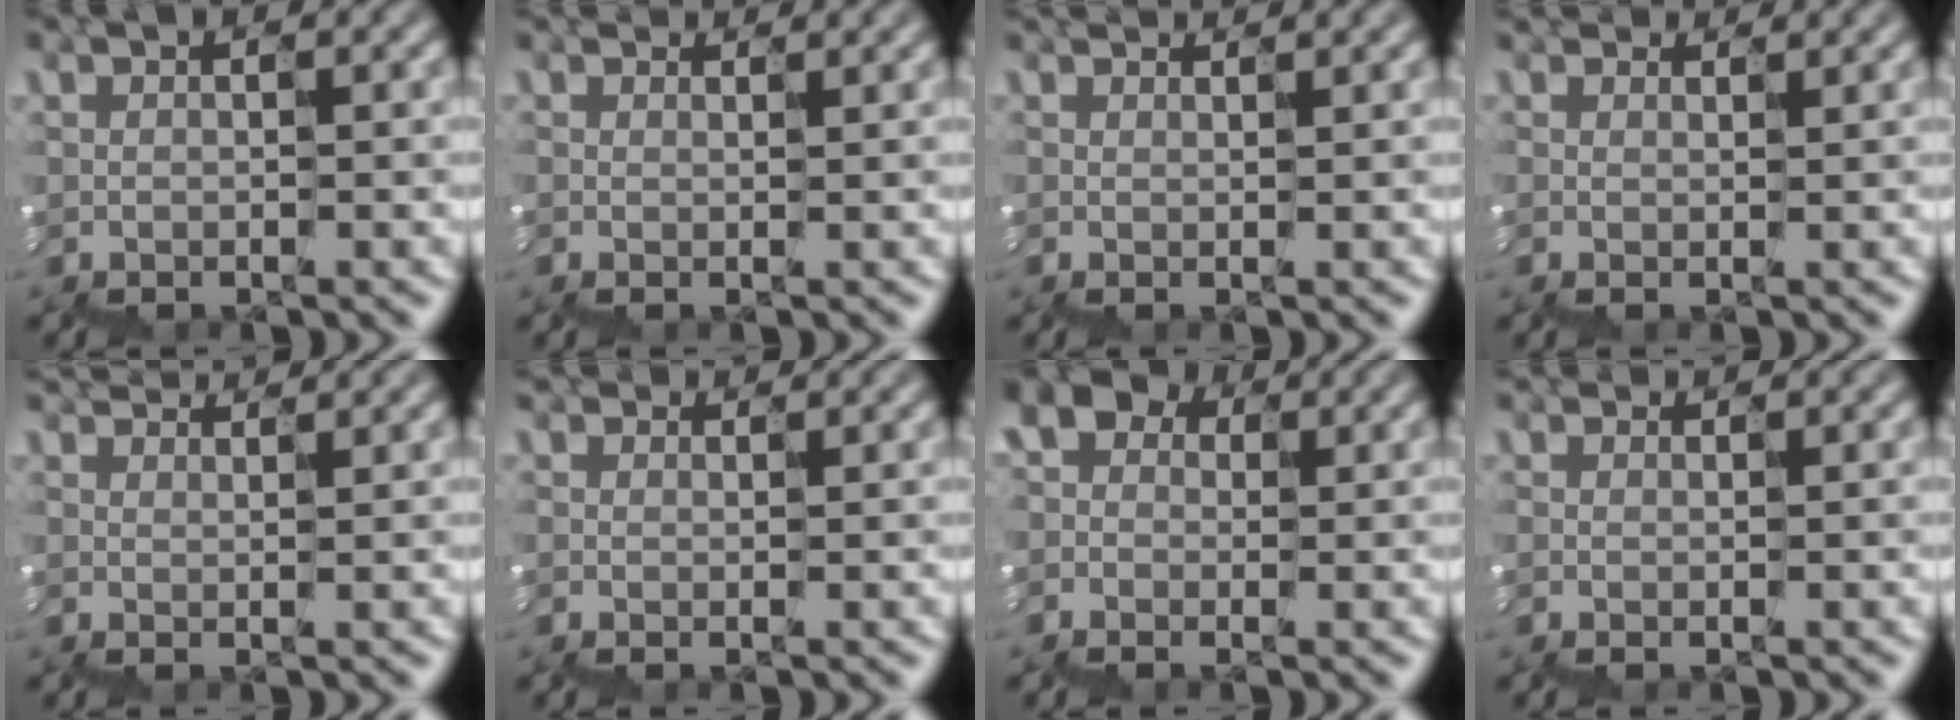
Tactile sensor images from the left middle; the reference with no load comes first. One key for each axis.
{"total": 2.3, "fx": 1.5, "fy": 1.2, "fz": 1.3, "tx": -0.005, "ty": 0.023, "tz": 0.016}
{"total": 2.0, "fx": 1.4, "fy": 1.0, "fz": 1.1, "tx": -0.001, "ty": 0.023, "tz": 0.015}
{"total": 3.1, "fx": 2.5, "fy": 1.3, "fz": 1.3, "tx": -0.013, "ty": 0.027, "tz": 0.034}
{"total": 3.1, "fx": 2.7, "fy": 1.1, "fz": 1.0, "tx": -0.007, "ty": 0.030, "tz": 0.038}
{"total": 0.9, "fx": 0.7, "fy": 0.6, "fz": 0.3, "tx": 0.008, "ty": 0.011, "tz": 0.005}
{"total": 3.4, "fx": 0.1, "fy": 3.2, "fz": 1.0, "tx": -0.046, "ty": 0.012, "tz": -0.007}
{"total": 0.0}